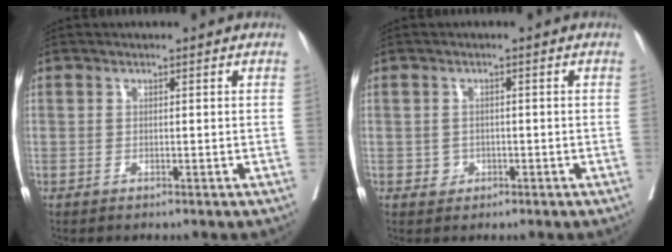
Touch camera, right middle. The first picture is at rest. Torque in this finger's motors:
{"motor_torque": [-0.07, 0.07, -0.01, -0.01]}